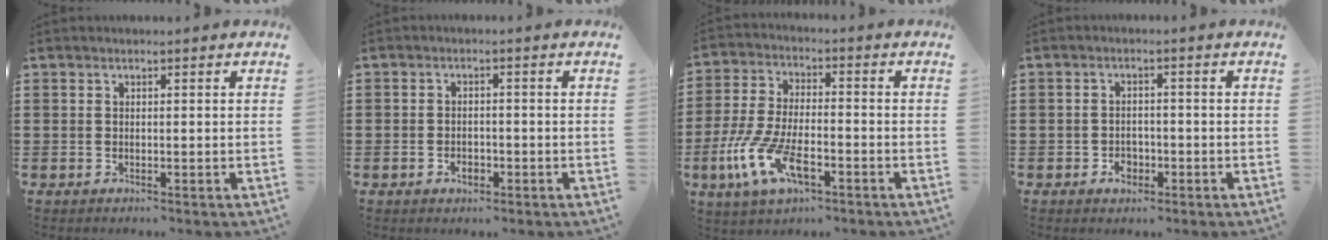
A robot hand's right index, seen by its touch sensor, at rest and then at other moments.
{"total": 2.1, "force": [-1.0, 1.3, 1.3], "torque": [-0.027, 0.002, -0.020]}
{"total": 10.3, "force": [-4.6, 4.5, 8.0], "torque": [-0.191, -0.005, -0.088]}
{"total": 2.5, "force": [-1.2, 1.9, 1.2], "torque": [-0.023, 0.002, -0.025]}